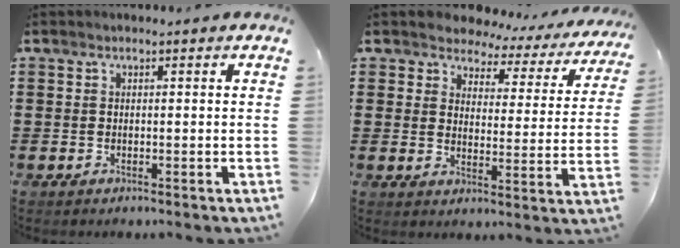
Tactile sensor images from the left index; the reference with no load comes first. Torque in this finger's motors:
{"motor_torque": [2.14, 0.00, 0.34, 0.00]}